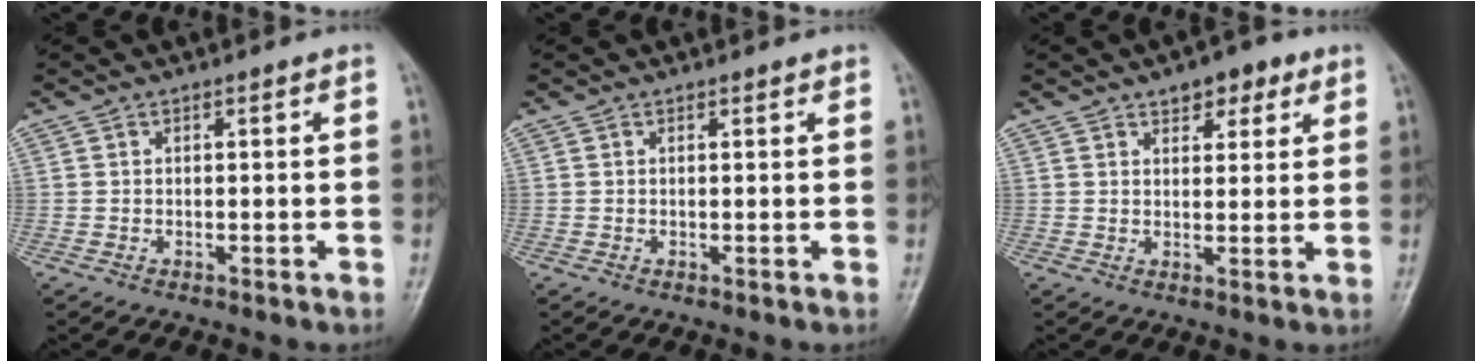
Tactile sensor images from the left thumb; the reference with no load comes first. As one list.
[{"total": 0.5, "force": [0.5, 0.1, 0.2], "torque": [-0.005, -0.002, 0.005]}, {"total": 5.8, "force": [3.4, 3.1, 3.6], "torque": [-0.020, -0.012, 0.045]}]